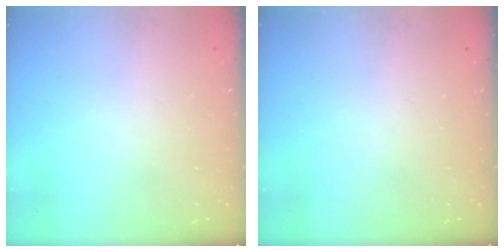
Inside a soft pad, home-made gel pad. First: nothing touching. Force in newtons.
{"total": 0.0}